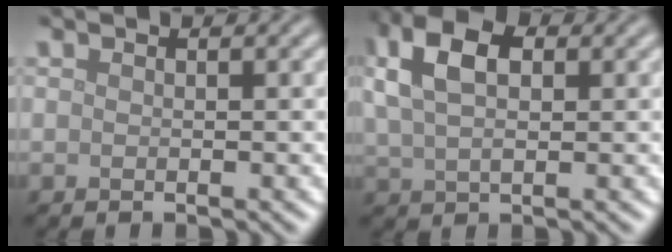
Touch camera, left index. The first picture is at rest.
{"total": 6.4, "force": [2.4, 3.5, 4.8], "torque": [-0.104, 0.015, 0.039]}